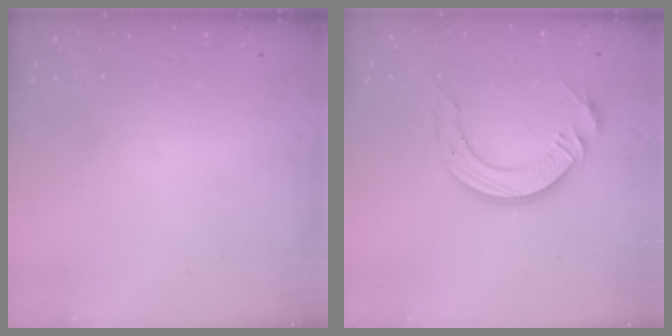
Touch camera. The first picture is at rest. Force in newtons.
{"total": 12.8, "press": 12.7, "slide": 1.2}